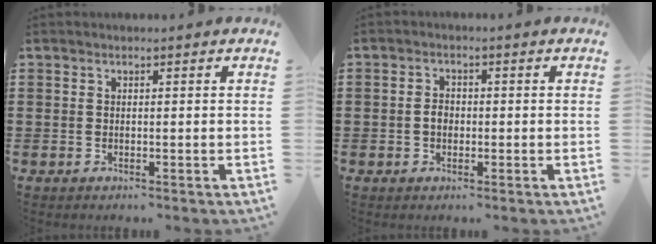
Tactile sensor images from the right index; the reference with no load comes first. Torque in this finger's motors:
{"motor_torque": [0.61, -0.50, 0.23, 0.06]}